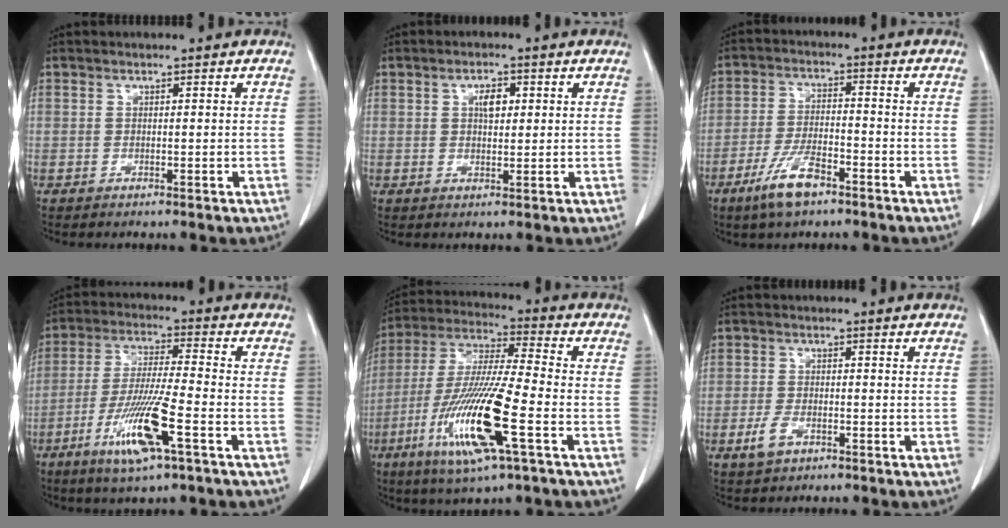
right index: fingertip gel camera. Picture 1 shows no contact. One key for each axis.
{"total": 2.9, "fx": 0.9, "fy": 1.4, "fz": 2.4, "tx": -0.041, "ty": 0.001, "tz": 0.014}
{"total": 7.4, "fx": -4.7, "fy": 2.1, "fz": 5.2, "tx": -0.107, "ty": -0.007, "tz": -0.086}
{"total": 12.0, "fx": -5.2, "fy": 0.6, "fz": 10.8, "tx": -0.214, "ty": -0.021, "tz": -0.096}
{"total": 17.3, "fx": -6.0, "fy": 1.1, "fz": 16.2, "tx": -0.338, "ty": -0.022, "tz": -0.111}
{"total": 3.3, "fx": -1.6, "fy": 1.9, "fz": 2.2, "tx": -0.047, "ty": 0.000, "tz": -0.024}